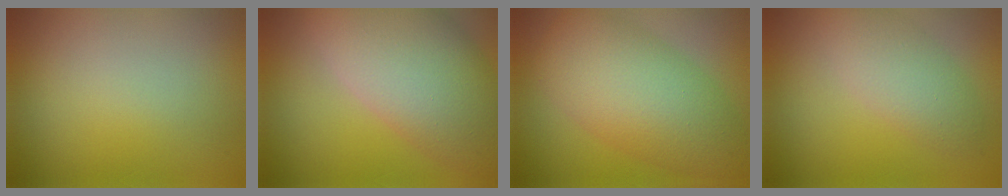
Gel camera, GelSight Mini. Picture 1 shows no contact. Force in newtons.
{"total": 10.8, "press": 10.8, "slide": 0.6}
{"total": 8.3, "press": 8.3, "slide": 0.4}
{"total": 3.5, "press": 3.5, "slide": 0.2}